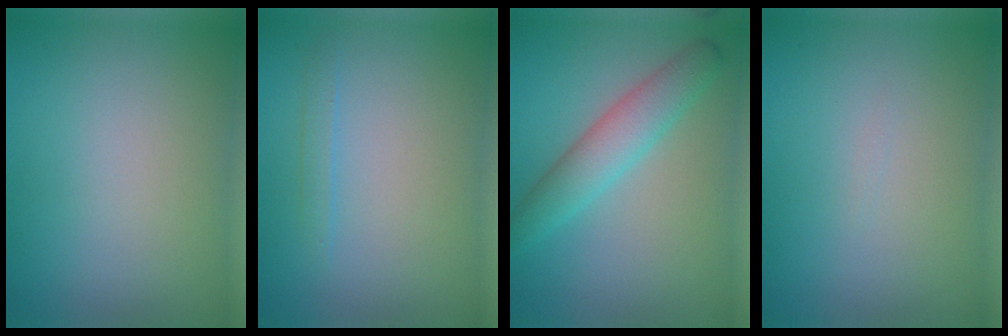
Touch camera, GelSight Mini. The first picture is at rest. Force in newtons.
{"total": 0.9, "press": 0.9, "slide": 0.1}
{"total": 3.8, "press": 3.8, "slide": 0.1}
{"total": 0.0}